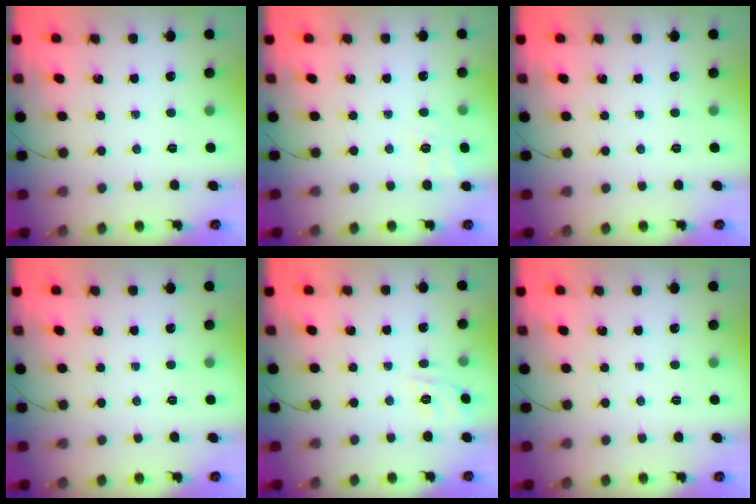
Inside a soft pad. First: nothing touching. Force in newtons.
{"total": 9.1, "press": 8.9, "slide": 1.9}
{"total": 0.0}
{"total": 0.0}
{"total": 7.9, "press": 7.6, "slide": 2.0}
{"total": 0.0}